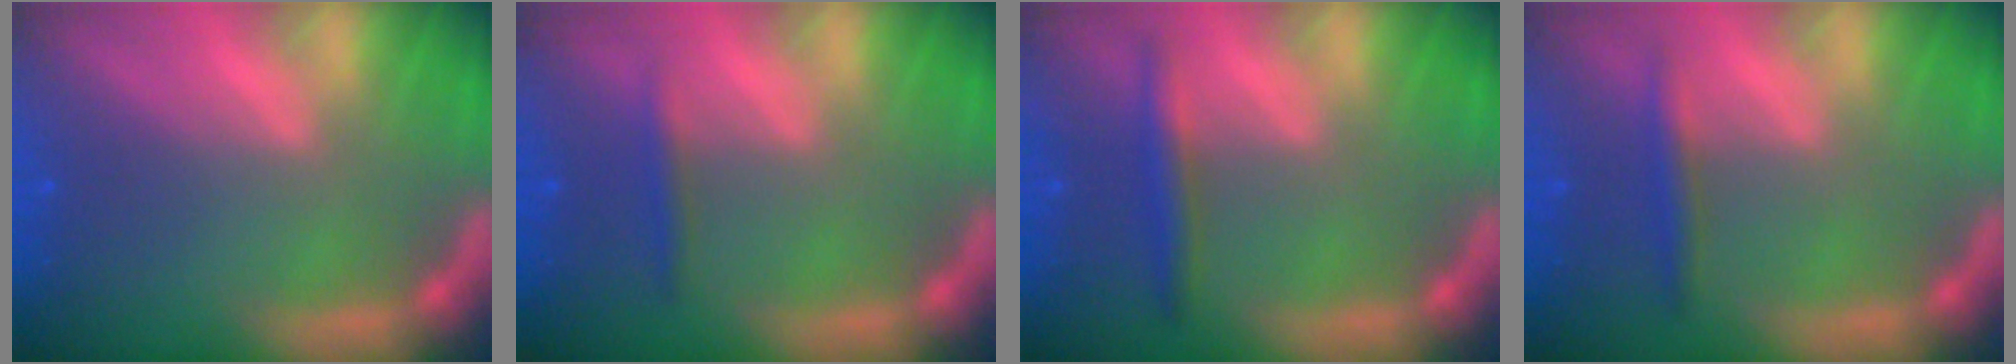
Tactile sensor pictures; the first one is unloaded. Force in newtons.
{"total": 1.4}
{"total": 2.4}
{"total": 1.9}